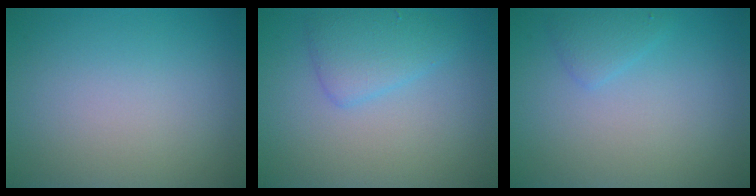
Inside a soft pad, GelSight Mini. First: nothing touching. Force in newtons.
{"total": 2.8, "press": 2.8, "slide": 0.3}
{"total": 1.4, "press": 1.4, "slide": 0.0}